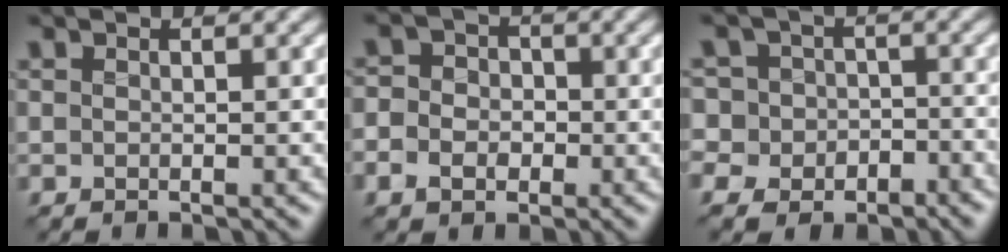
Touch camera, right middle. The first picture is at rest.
{"total": 3.8, "force": [-1.1, 3.3, 1.6], "torque": [-0.010, 0.000, -0.034]}
{"total": 7.3, "force": [-3.7, 6.0, 2.0], "torque": [-0.033, -0.003, -0.093]}